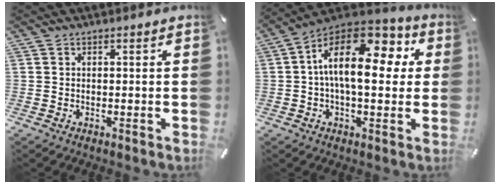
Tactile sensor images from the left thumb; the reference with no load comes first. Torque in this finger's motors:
{"motor_torque": [1.43, 2.30, 1.64, -1.13, 0.44]}